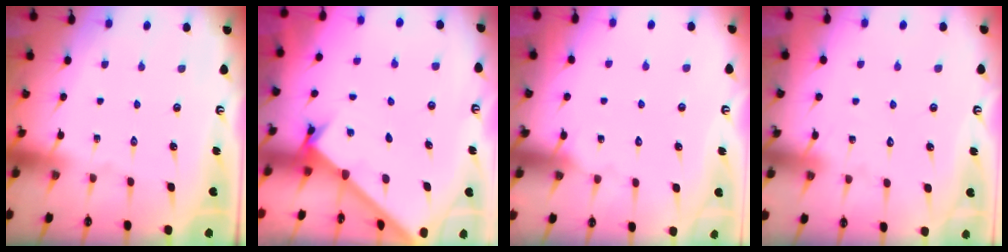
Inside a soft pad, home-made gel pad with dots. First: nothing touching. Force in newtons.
{"total": 1.6, "press": 1.5, "slide": 0.1}
{"total": 4.8, "press": 4.8, "slide": 0.4}
{"total": 6.1, "press": 6.1, "slide": 0.6}